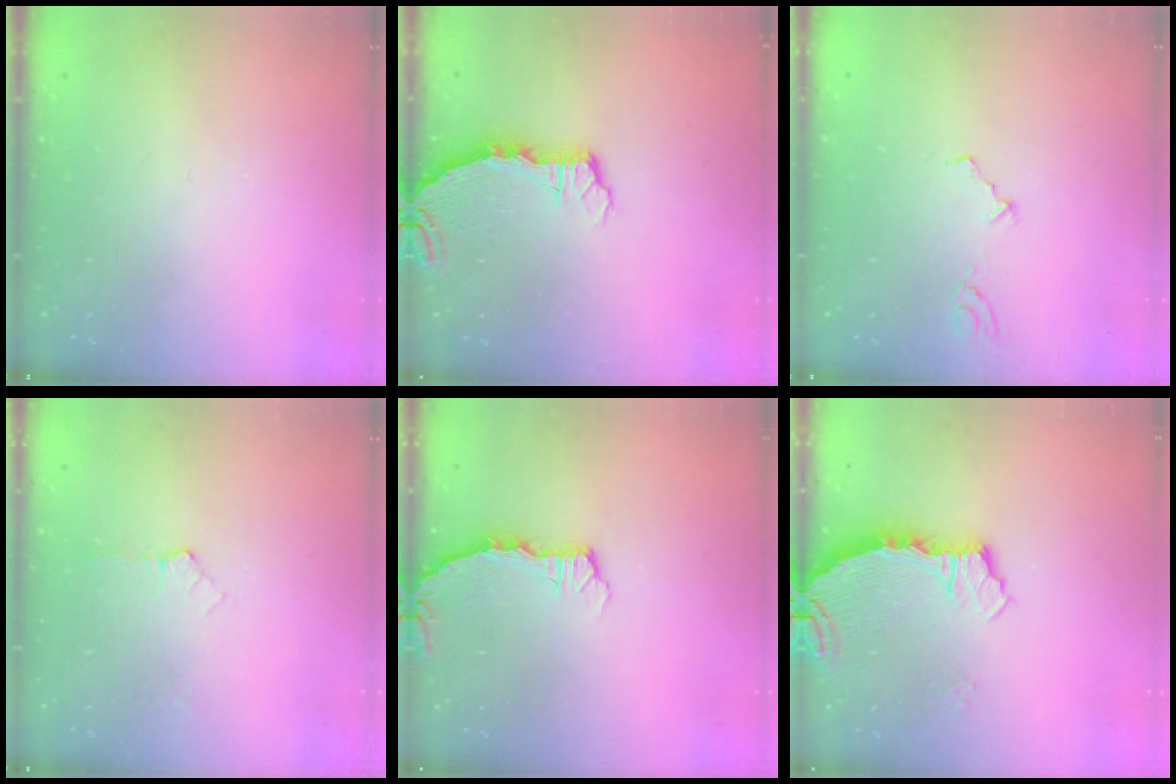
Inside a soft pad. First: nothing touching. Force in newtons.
{"total": 5.2, "press": 5.2, "slide": 0.4}
{"total": 2.7, "press": 2.5, "slide": 1.2}
{"total": 5.8, "press": 4.7, "slide": 3.4}
{"total": 2.4, "press": 2.4, "slide": 0.3}
{"total": 4.0, "press": 4.0, "slide": 0.2}